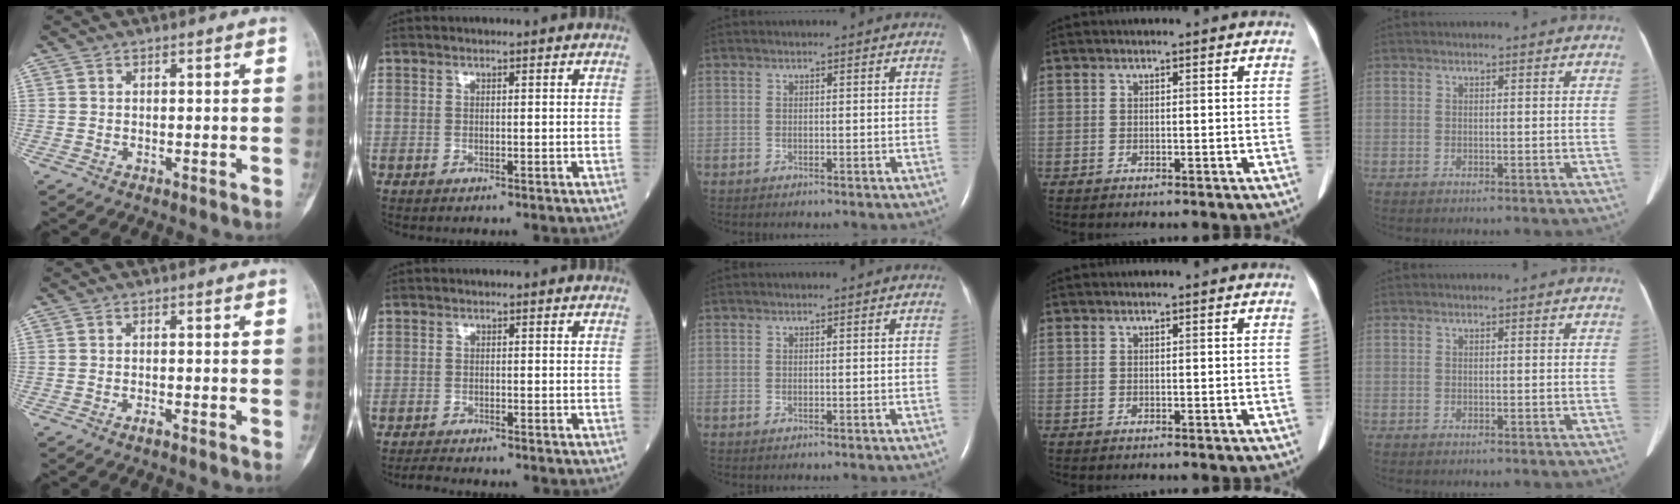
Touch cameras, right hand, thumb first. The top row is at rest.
{"thumb": {"total": 0.9, "force": [-0.7, 0.1, 0.6], "torque": [-0.009, 0.000, -0.014]}, "index": {"total": 1.2, "force": [-1.2, 0.0, 0.0], "torque": [-0.008, -0.008, -0.023]}}